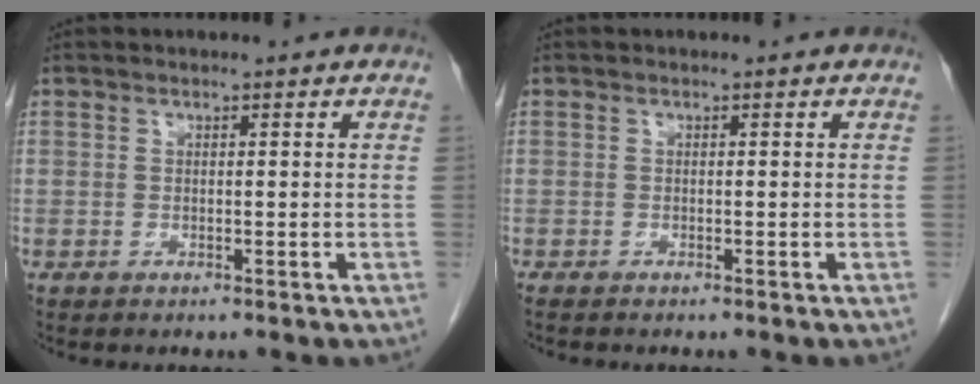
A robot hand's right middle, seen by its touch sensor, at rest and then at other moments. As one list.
[{"total": 0.7, "force": [-0.7, 0.1, 0.3], "torque": [-0.011, -0.003, -0.011]}]